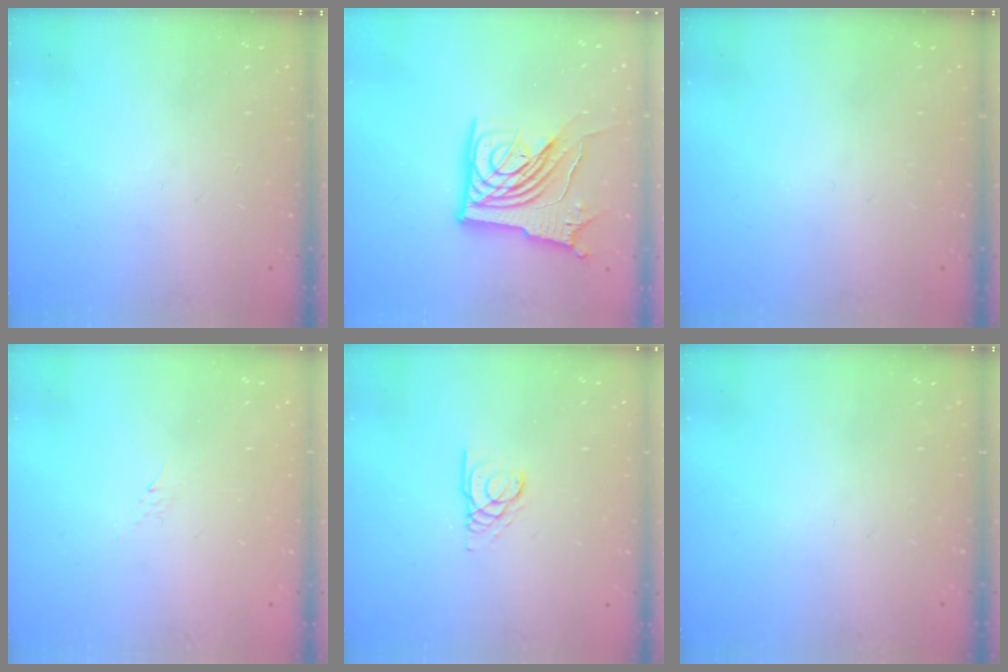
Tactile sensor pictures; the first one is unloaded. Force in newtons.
{"total": 14.5, "press": 14.4, "slide": 1.2}
{"total": 0.0}
{"total": 2.8, "press": 2.7, "slide": 0.6}
{"total": 3.4, "press": 3.4, "slide": 0.3}
{"total": 0.0}